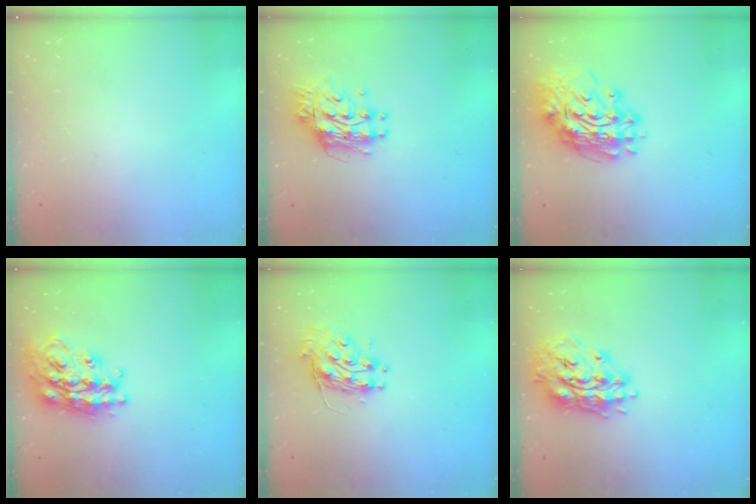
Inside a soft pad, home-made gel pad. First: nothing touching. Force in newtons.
{"total": 10.4, "press": 10.4, "slide": 0.9}
{"total": 17.0, "press": 16.8, "slide": 2.5}
{"total": 23.5, "press": 23.4, "slide": 2.0}
{"total": 10.9, "press": 10.8, "slide": 0.8}
{"total": 16.5, "press": 16.4, "slide": 1.9}